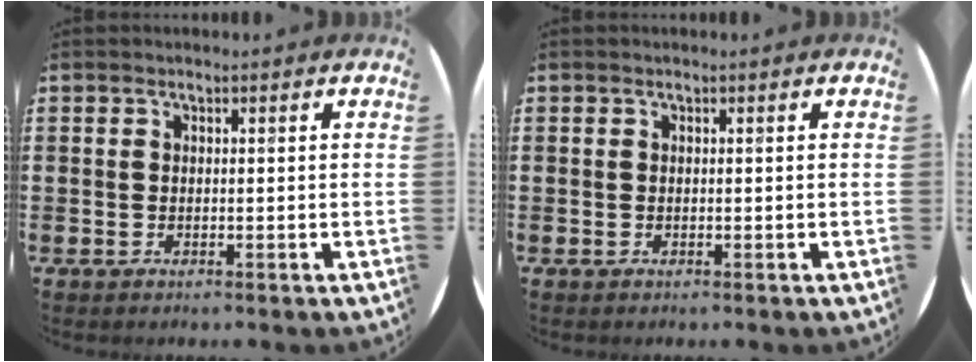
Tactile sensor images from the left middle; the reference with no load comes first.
{"total": 0.0}